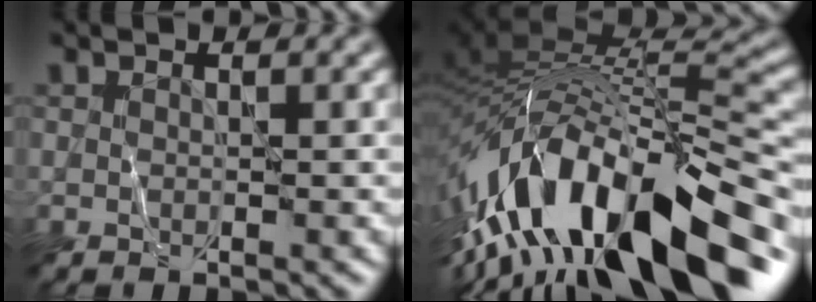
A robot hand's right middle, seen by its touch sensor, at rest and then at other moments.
{"total": 16.6, "force": [-8.6, 6.5, 12.6], "torque": [-0.233, 0.019, -0.144]}